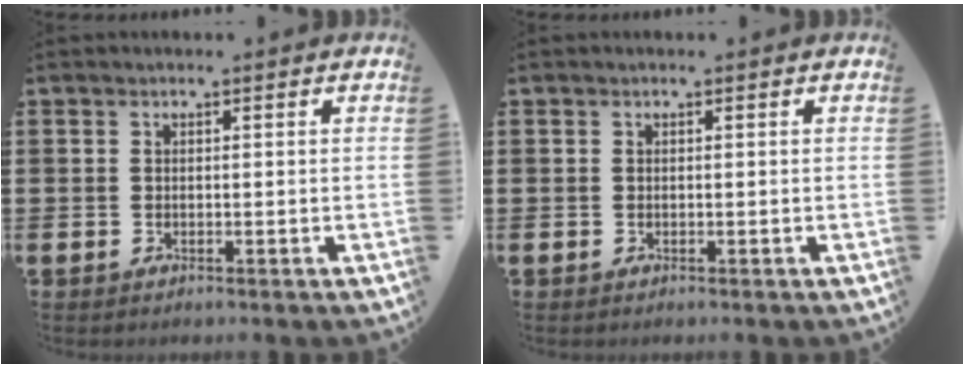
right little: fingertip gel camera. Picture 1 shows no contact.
{"total": 0.0}